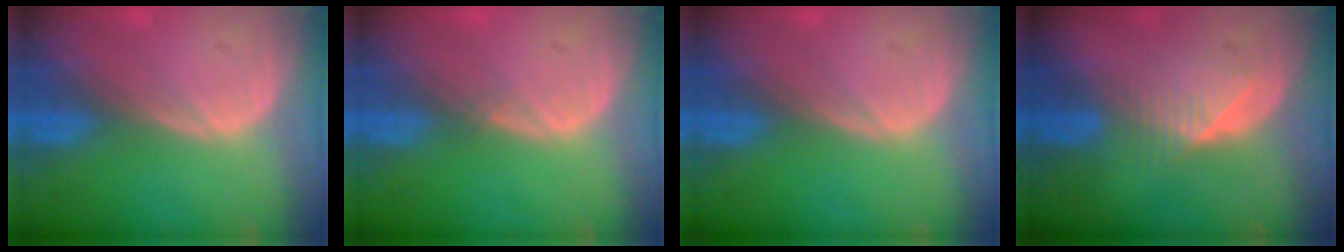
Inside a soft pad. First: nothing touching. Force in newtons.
{"total": 0.5, "press": 0.5, "slide": 0.1}
{"total": 0.0}
{"total": 4.5, "press": 4.4, "slide": 1.0}